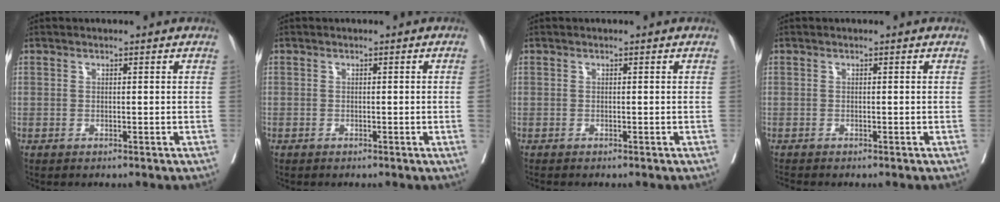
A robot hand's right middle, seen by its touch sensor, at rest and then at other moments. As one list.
[{"total": 0.9, "force": [-0.2, -0.4, 0.8], "torque": [-0.008, 0.000, -0.003]}, {"total": 0.6, "force": [-0.6, 0.1, 0.2], "torque": [-0.003, -0.001, -0.012]}, {"total": 0.9, "force": [-0.9, 0.0, 0.2], "torque": [-0.006, -0.004, -0.019]}]